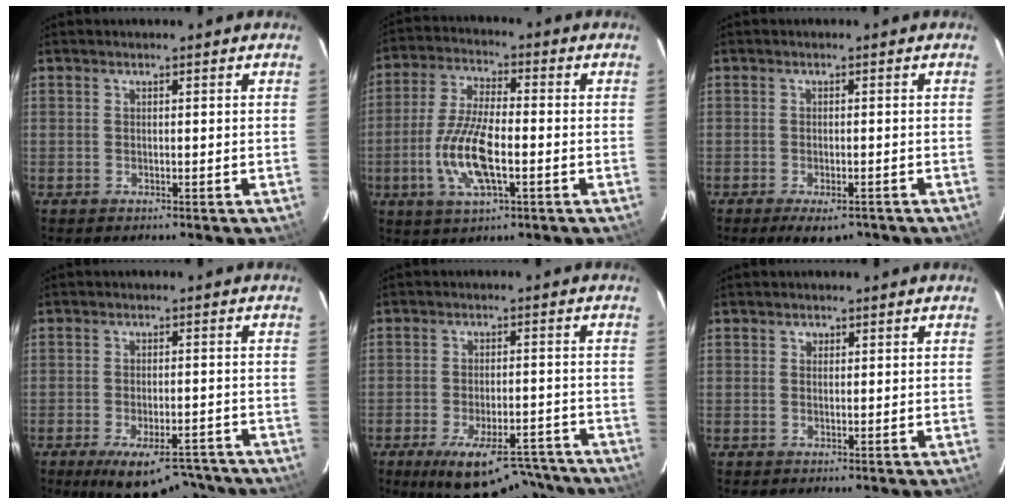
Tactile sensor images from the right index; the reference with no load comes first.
{"total": 12.0, "force": [-3.3, 4.0, 10.9], "torque": [-0.227, -0.004, -0.066]}
{"total": 5.5, "force": [-4.1, 1.9, 3.2], "torque": [-0.061, -0.013, -0.059]}
{"total": 13.0, "force": [-10.0, 4.7, 6.8], "torque": [-0.122, -0.016, -0.141]}
{"total": 15.4, "force": [-12.1, 5.5, 7.8], "torque": [-0.137, -0.013, -0.164]}
{"total": 0.9, "force": [0.3, 0.8, 0.1], "torque": [0.002, 0.004, 0.002]}